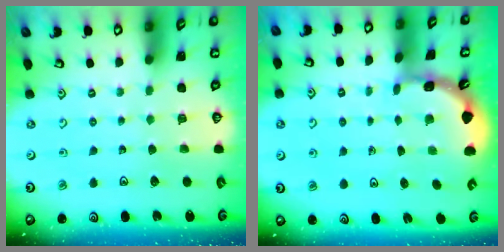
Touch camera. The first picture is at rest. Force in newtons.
{"total": 1.9, "press": 1.9, "slide": 0.1}